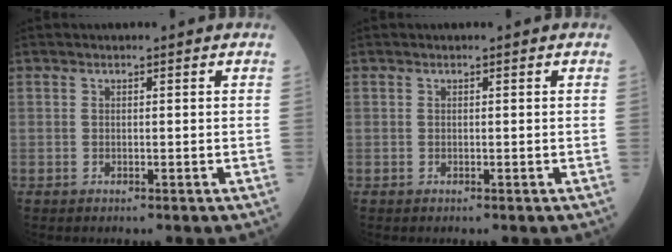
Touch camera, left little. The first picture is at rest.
{"total": 0.0}